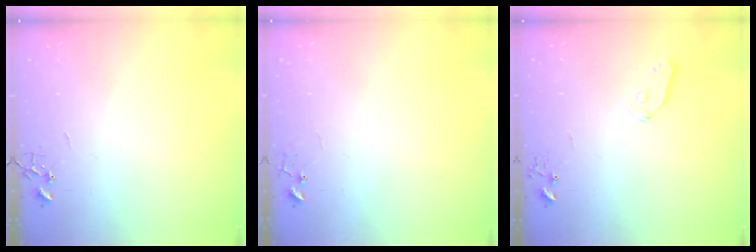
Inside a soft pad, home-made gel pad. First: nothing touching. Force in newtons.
{"total": 6.1, "press": 6.0, "slide": 0.4}
{"total": 6.0, "press": 5.9, "slide": 0.9}